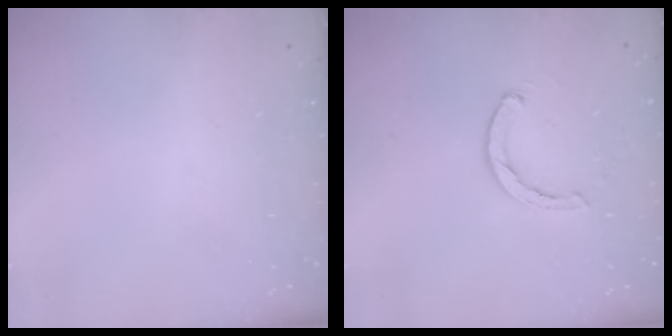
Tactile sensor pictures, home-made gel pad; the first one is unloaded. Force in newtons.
{"total": 2.4, "press": 2.4, "slide": 0.1}